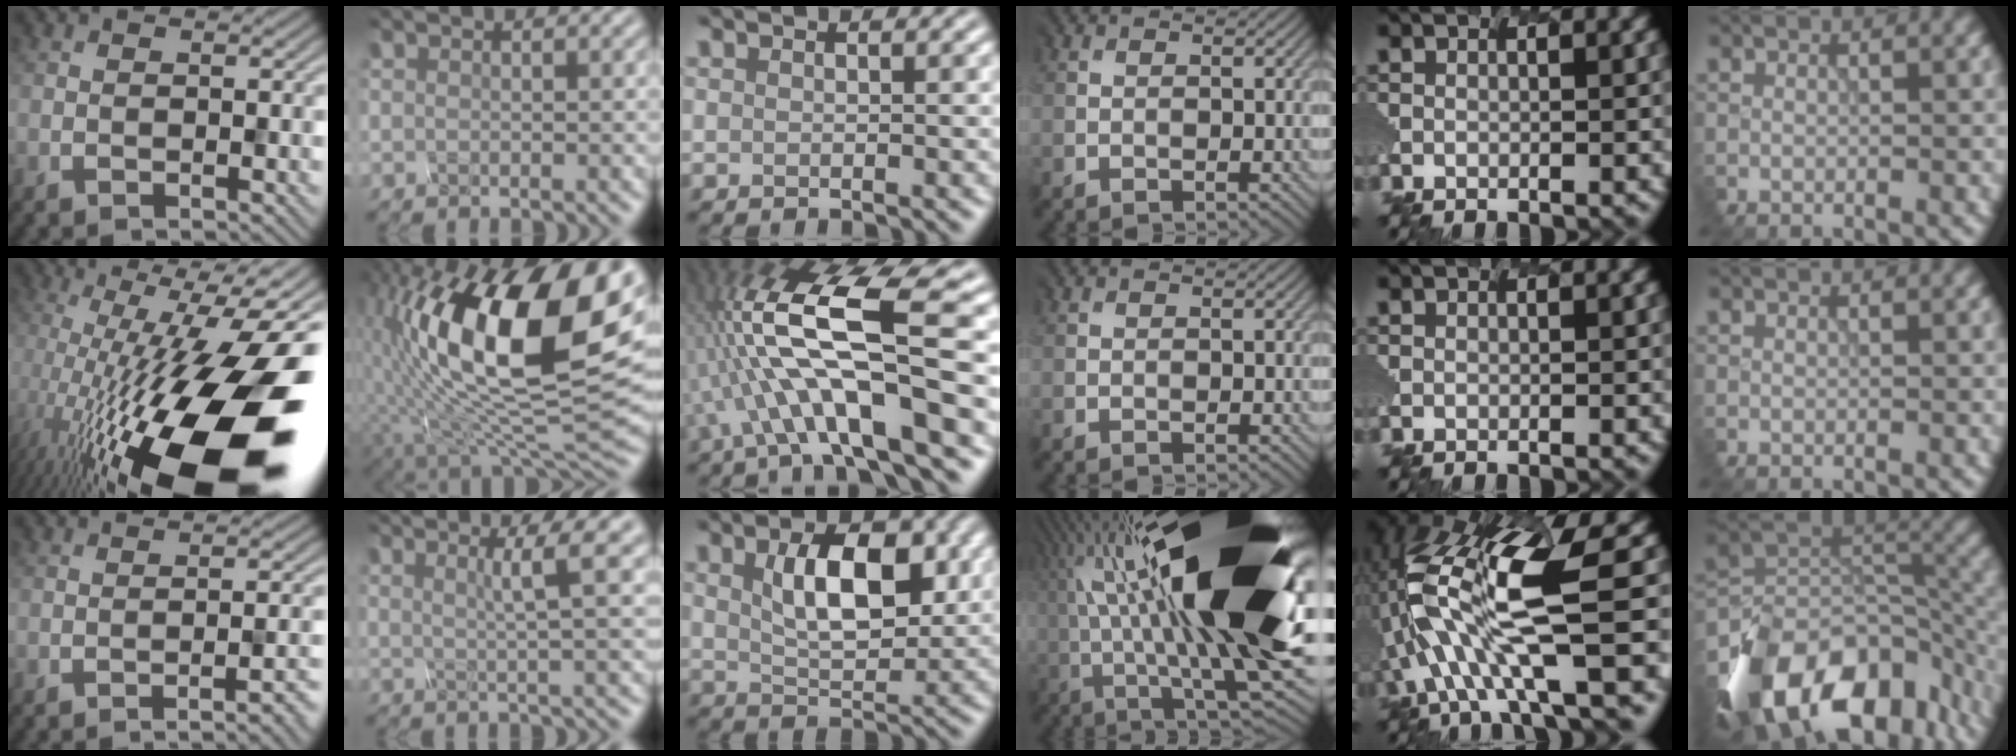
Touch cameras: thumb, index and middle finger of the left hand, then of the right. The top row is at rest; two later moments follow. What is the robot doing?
{"motion": "disassemble", "object": "hinged tin"}